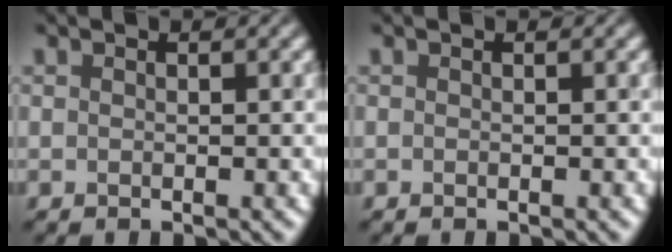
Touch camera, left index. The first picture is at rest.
{"total": 0.0}